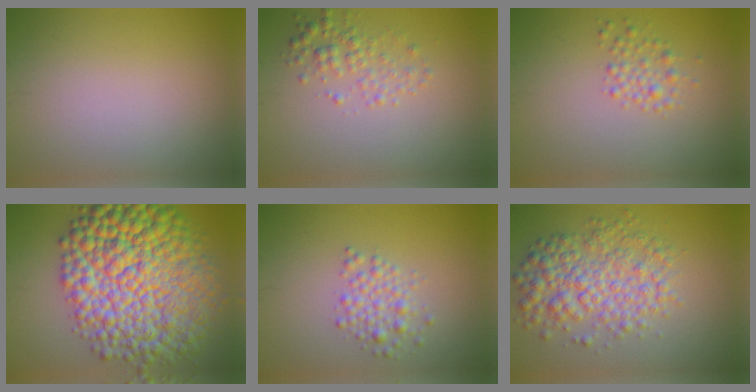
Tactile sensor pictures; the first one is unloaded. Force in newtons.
{"total": 2.3, "press": 2.3, "slide": 0.1}
{"total": 1.8, "press": 1.8, "slide": 0.1}
{"total": 16.3, "press": 16.3, "slide": 0.0}
{"total": 2.5, "press": 2.5, "slide": 0.1}
{"total": 5.9, "press": 5.9, "slide": 0.0}